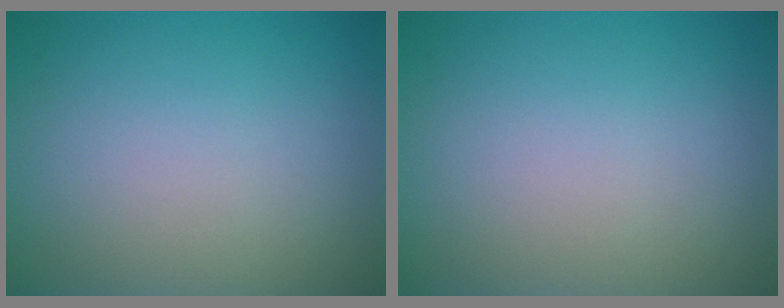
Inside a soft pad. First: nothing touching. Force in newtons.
{"total": 0.0}